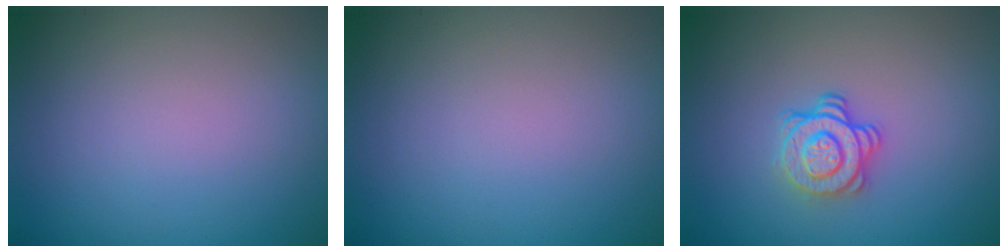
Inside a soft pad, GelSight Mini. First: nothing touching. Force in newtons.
{"total": 0.0}
{"total": 2.9, "press": 2.5, "slide": 1.4}